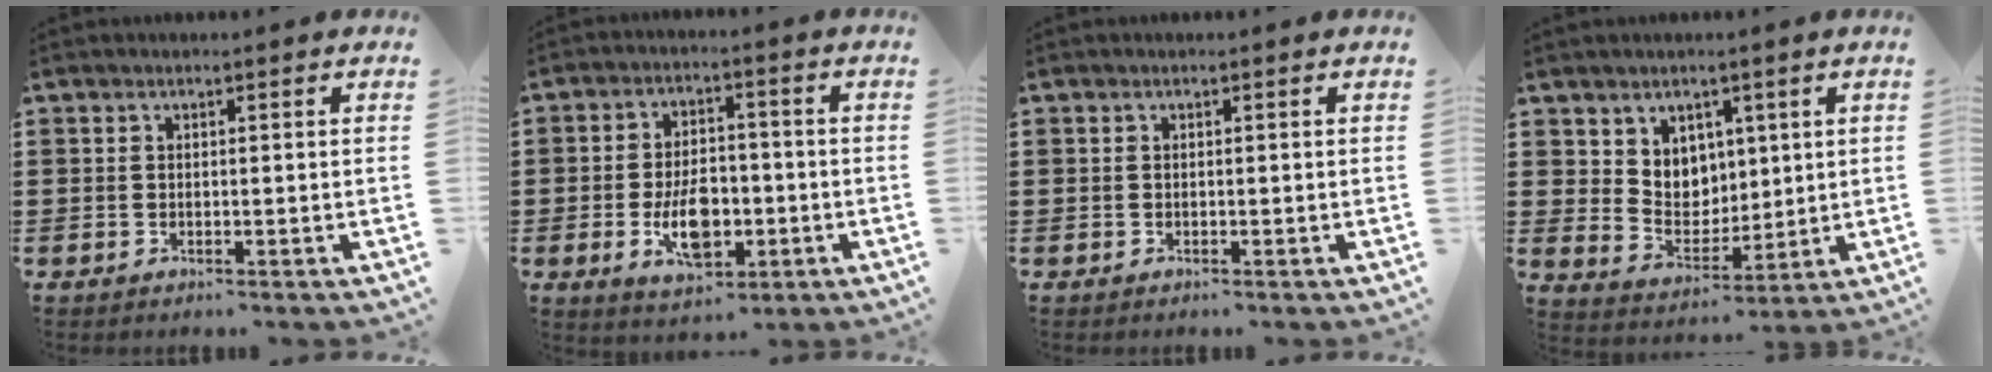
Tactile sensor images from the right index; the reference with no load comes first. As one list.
[{"total": 8.1, "force": [-2.1, 4.5, 6.4], "torque": [-0.106, -0.005, -0.043]}, {"total": 0.0}, {"total": 5.8, "force": [3.5, 4.6, 0.4], "torque": [-0.027, -0.007, 0.066]}]